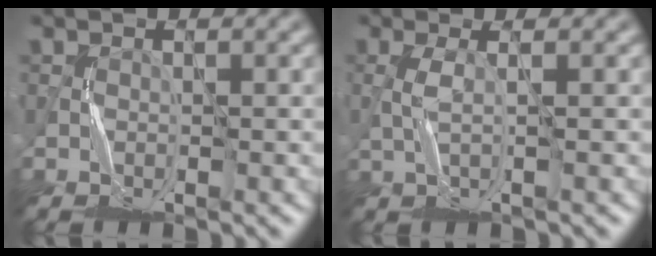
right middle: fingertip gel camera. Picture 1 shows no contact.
{"total": 1.5, "force": [-0.1, 0.3, 1.5], "torque": [-0.033, 0.003, -0.001]}